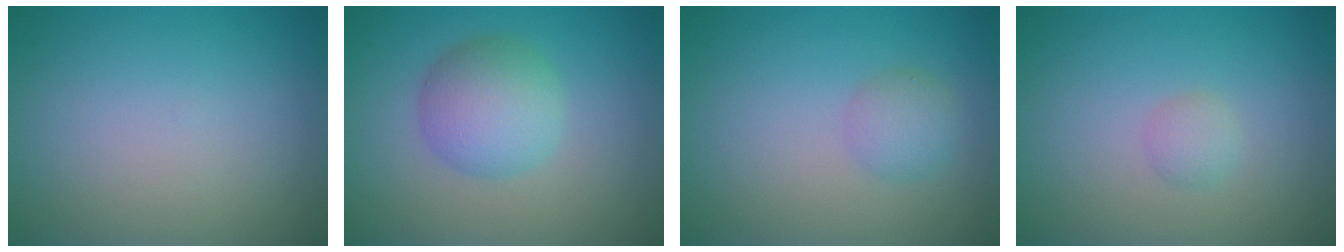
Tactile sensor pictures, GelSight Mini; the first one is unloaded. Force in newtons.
{"total": 4.3, "press": 4.3, "slide": 0.0}
{"total": 1.9, "press": 1.9, "slide": 0.1}
{"total": 1.1, "press": 1.1, "slide": 0.0}